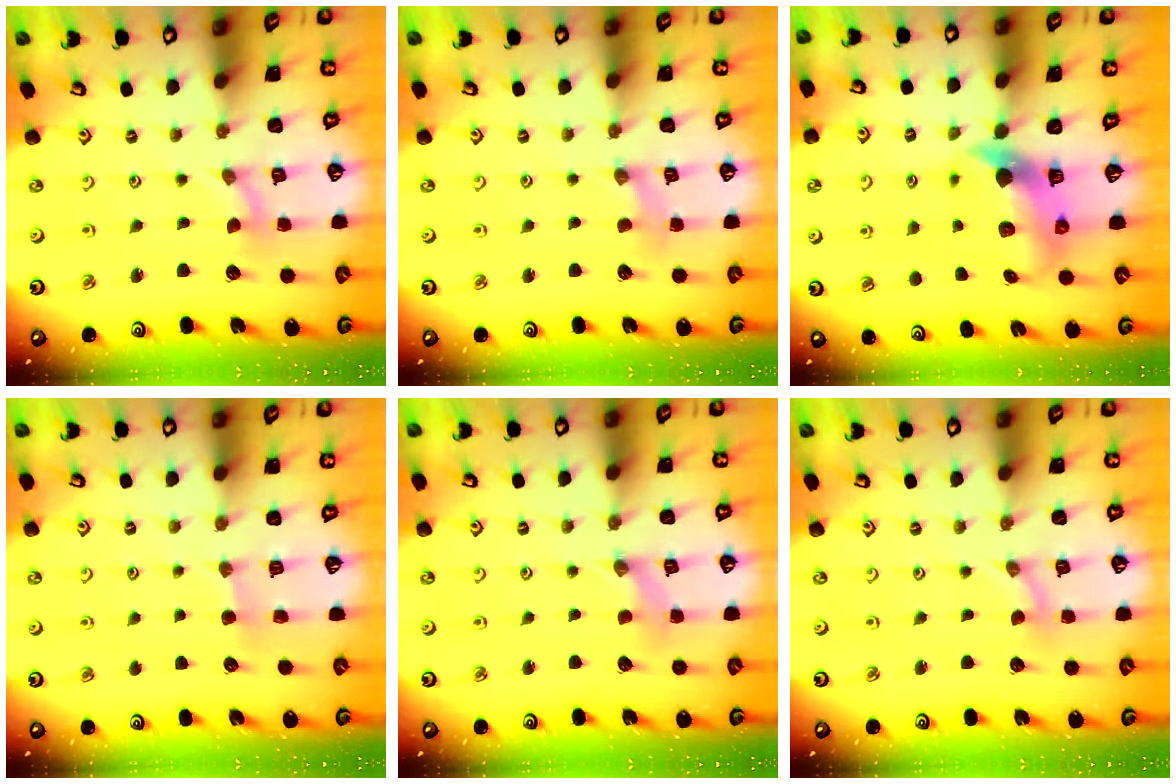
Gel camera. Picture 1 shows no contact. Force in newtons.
{"total": 0.9, "press": 0.9, "slide": 0.1}
{"total": 7.1, "press": 7.0, "slide": 1.0}
{"total": 2.7, "press": 2.6, "slide": 0.4}
{"total": 0.0}
{"total": 0.0}